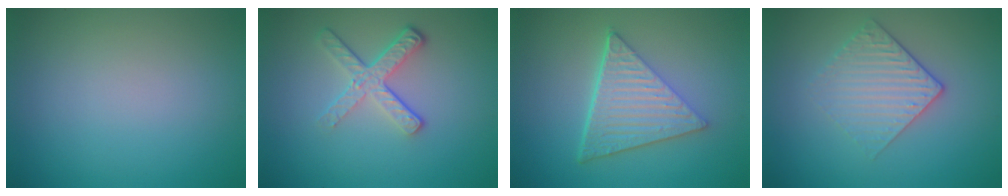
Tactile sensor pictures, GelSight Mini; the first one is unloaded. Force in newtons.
{"total": 3.7, "press": 2.7, "slide": 2.5}
{"total": 6.4, "press": 4.4, "slide": 4.6}
{"total": 3.1, "press": 2.7, "slide": 1.7}